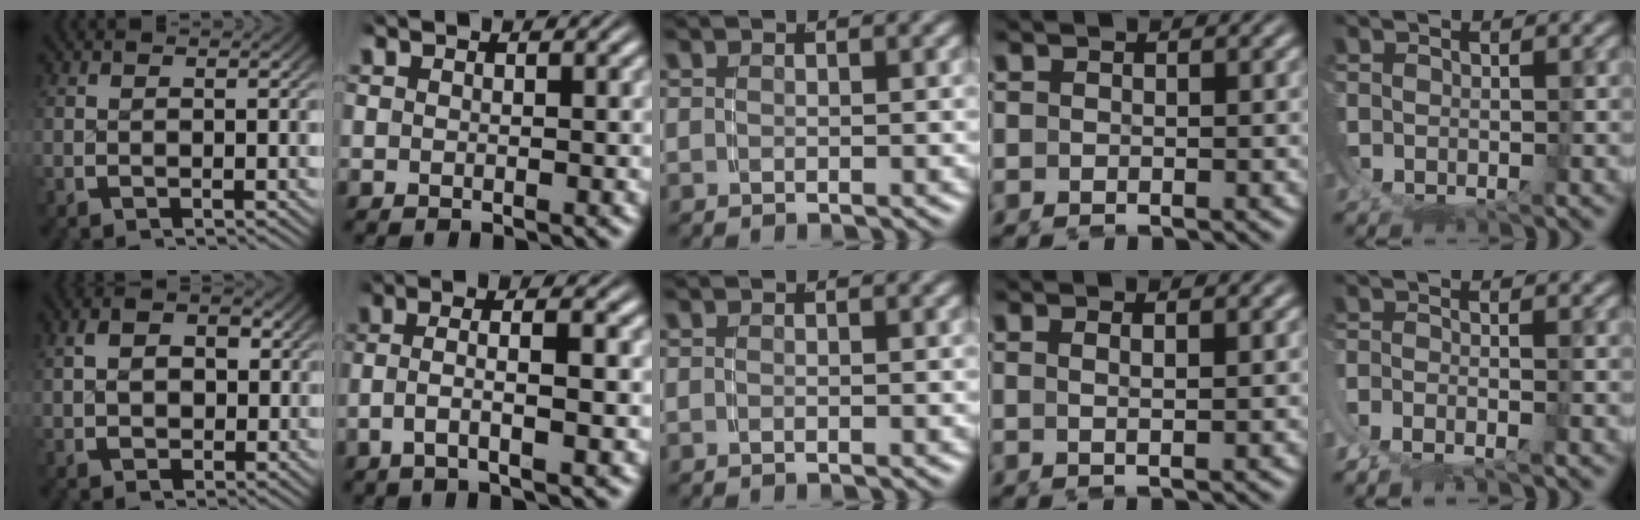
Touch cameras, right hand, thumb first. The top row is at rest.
{"thumb": {"total": 4.1, "force": [1.0, 2.7, 2.9], "torque": [-0.045, -0.005, 0.022]}, "index": {"total": 3.7, "force": [-0.8, 0.9, 3.5], "torque": [-0.069, -0.004, -0.014]}, "ring": {"total": 1.0, "force": [0.3, -0.3, 0.9], "torque": [-0.014, -0.004, 0.009]}, "little": {"total": 2.1, "force": [-1.7, 0.0, 1.3], "torque": [-0.022, -0.005, -0.029]}}